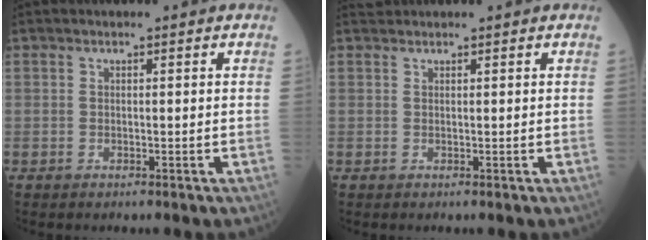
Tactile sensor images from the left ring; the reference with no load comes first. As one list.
[{"total": 0.6, "force": [0.6, -0.1, -0.2], "torque": [-0.006, 0.012, 0.018]}]